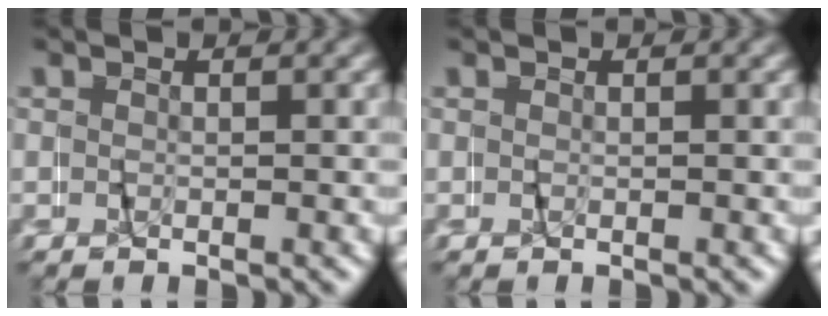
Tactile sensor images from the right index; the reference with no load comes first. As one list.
[{"total": 0.0}]